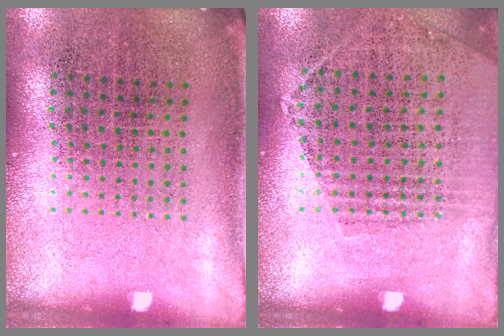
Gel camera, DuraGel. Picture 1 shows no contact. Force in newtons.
{"total": 1.0, "press": 0.9, "slide": 0.5}